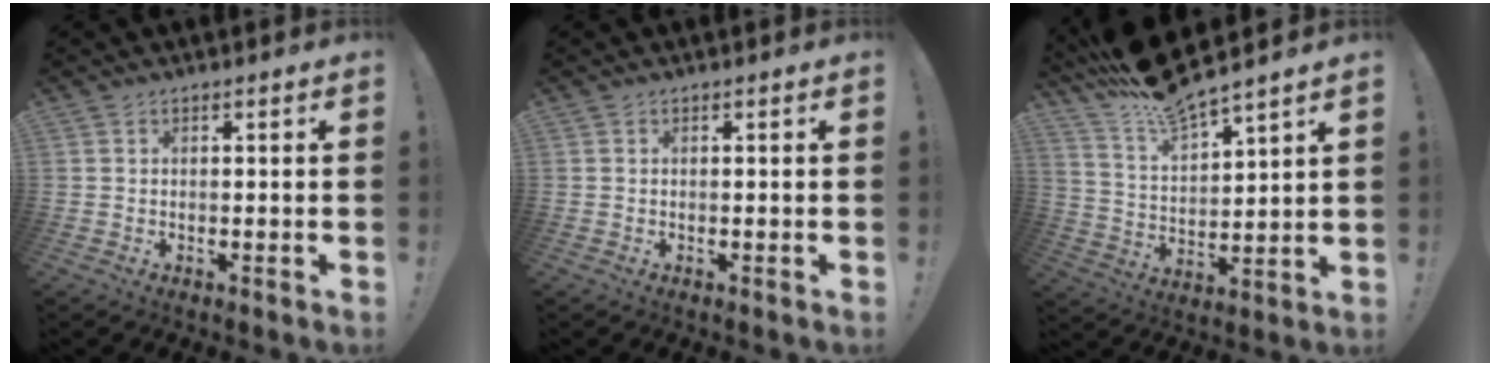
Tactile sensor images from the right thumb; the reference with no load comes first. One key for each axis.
{"total": 0.0}
{"total": 11.0, "fx": 10.2, "fy": 1.5, "fz": 3.8, "tx": -0.094, "ty": -0.083, "tz": 0.177}